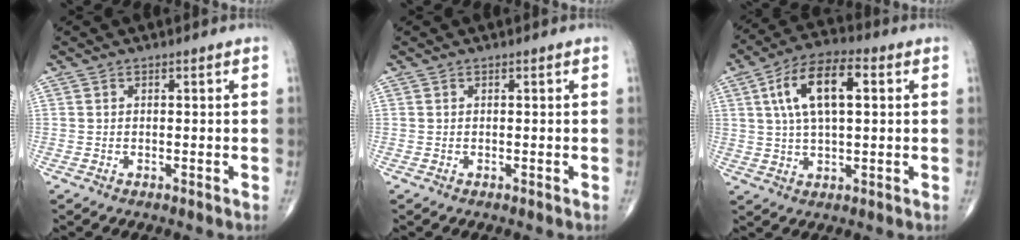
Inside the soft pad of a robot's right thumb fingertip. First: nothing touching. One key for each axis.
{"total": 0.0}
{"total": 12.8, "fx": 3.2, "fy": 5.7, "fz": 11.0, "tx": -0.199, "ty": 0.017, "tz": 0.053}